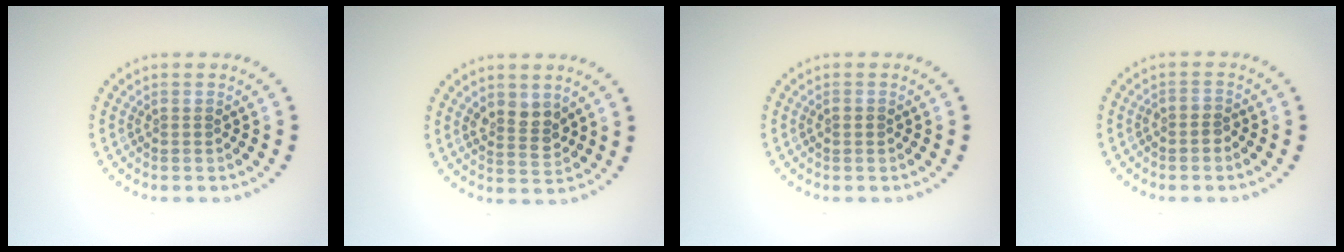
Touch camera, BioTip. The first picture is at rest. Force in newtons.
{"total": 2.5, "press": 2.3, "slide": 0.9}
{"total": 0.8, "press": 0.8, "slide": 0.1}
{"total": 1.0, "press": 0.7, "slide": 0.6}